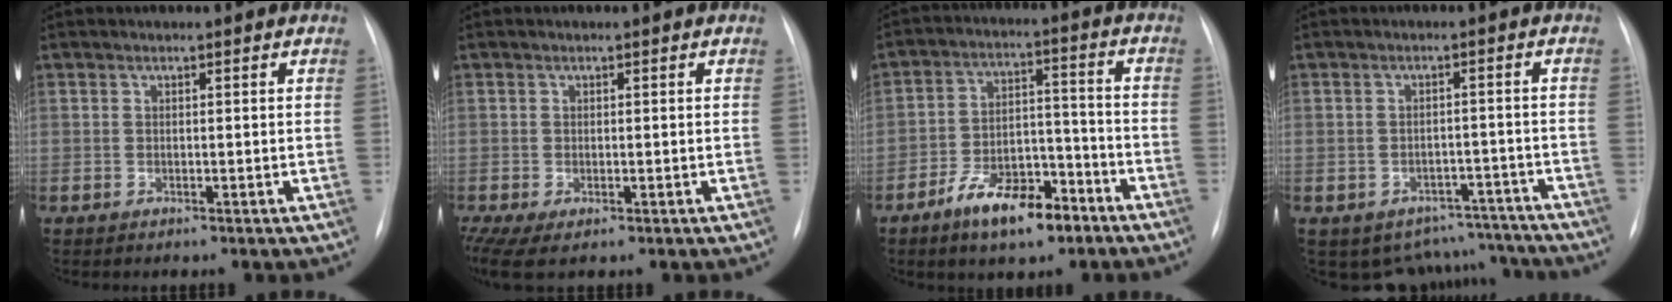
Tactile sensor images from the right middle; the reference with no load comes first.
{"total": 5.5, "force": [-2.5, 2.7, 4.1], "torque": [-0.095, -0.012, -0.037]}
{"total": 10.9, "force": [-7.0, 4.6, 7.0], "torque": [-0.119, 0.015, -0.117]}
{"total": 9.7, "force": [-8.5, 4.6, 0.2], "torque": [0.016, 0.036, -0.096]}